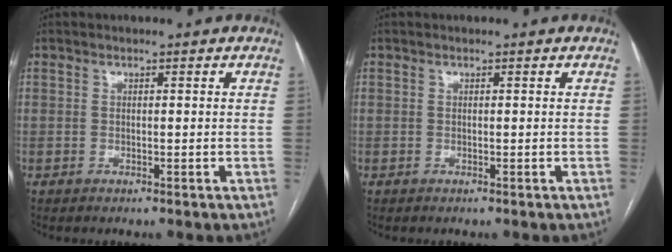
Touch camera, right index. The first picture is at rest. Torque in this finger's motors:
{"motor_torque": [0.00, 0.00, 0.00, 0.00]}